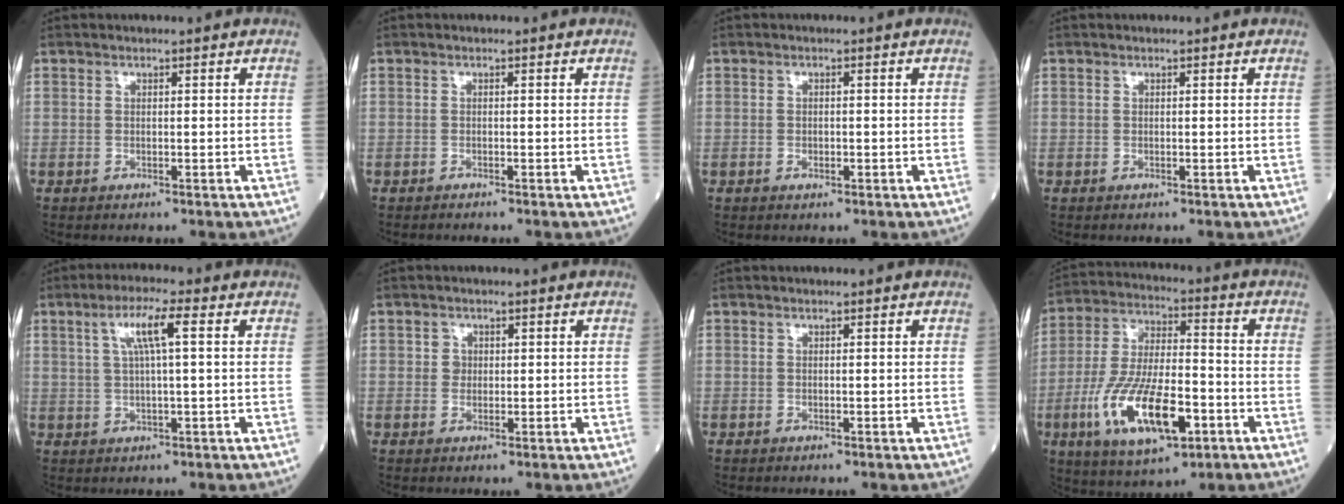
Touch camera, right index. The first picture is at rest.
{"total": 0.7, "force": [-0.6, -0.1, 0.2], "torque": [-0.001, 0.001, -0.011]}
{"total": 1.0, "force": [-0.5, 0.6, 0.7], "torque": [-0.012, 0.001, -0.007]}
{"total": 0.0}
{"total": 5.8, "force": [1.8, 0.2, 5.5], "torque": [-0.104, 0.011, 0.034]}
{"total": 1.5, "force": [0.3, 1.4, 0.4], "torque": [-0.004, 0.001, 0.003]}
{"total": 0.0}
{"total": 16.6, "force": [-6.2, 5.3, 14.4], "torque": [-0.292, -0.009, -0.103]}